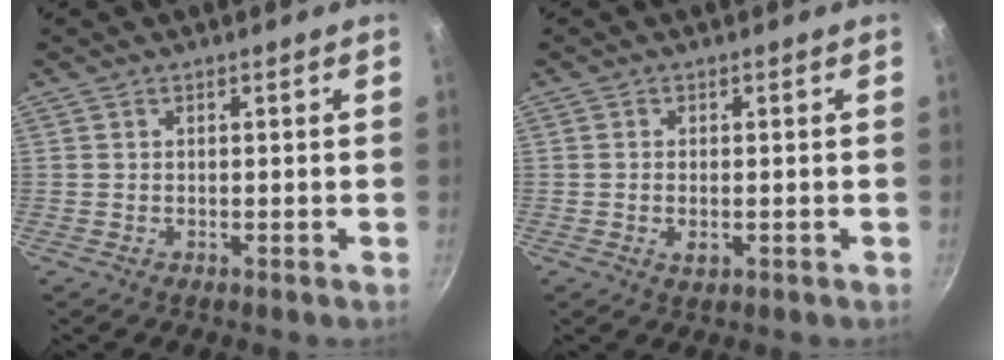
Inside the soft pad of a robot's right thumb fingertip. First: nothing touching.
{"total": 2.0, "force": [-0.6, 1.0, 1.7], "torque": [-0.032, -0.004, -0.009]}